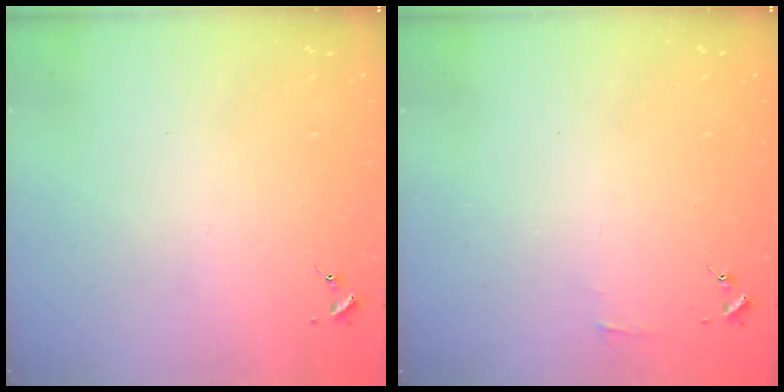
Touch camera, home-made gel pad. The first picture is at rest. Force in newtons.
{"total": 2.9, "press": 2.9, "slide": 0.3}